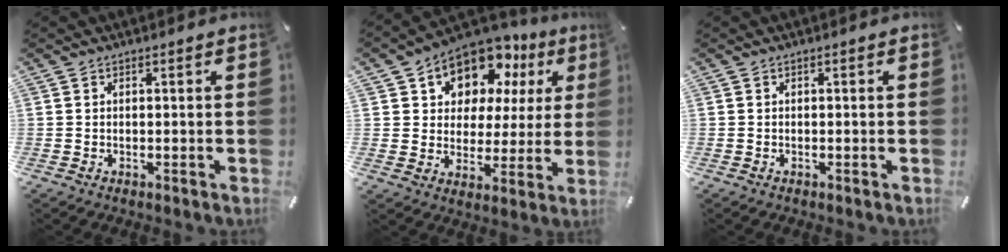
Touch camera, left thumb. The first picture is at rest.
{"total": 11.9, "force": [7.9, 8.2, 3.6], "torque": [-0.068, -0.067, 0.144]}
{"total": 0.0}